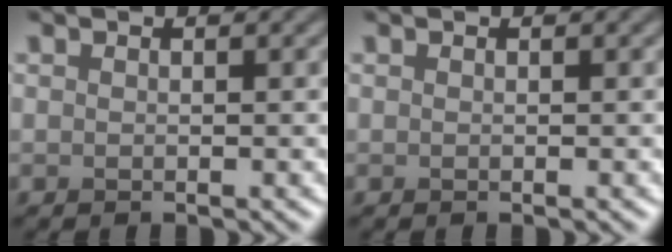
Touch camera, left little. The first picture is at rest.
{"total": 0.0}